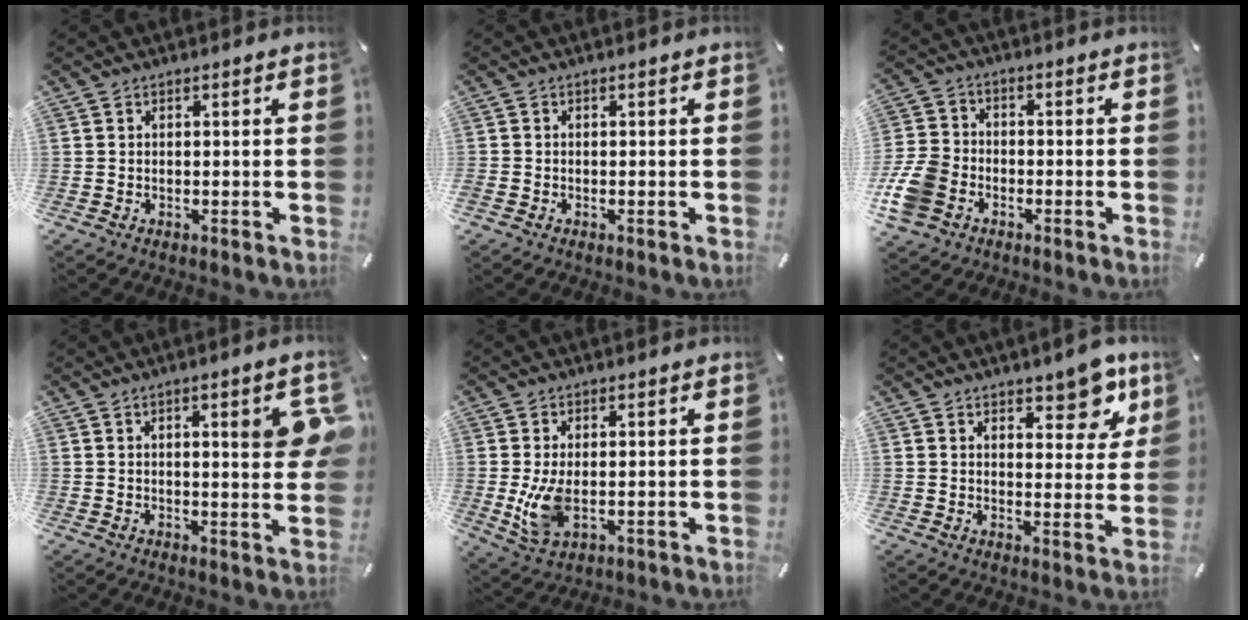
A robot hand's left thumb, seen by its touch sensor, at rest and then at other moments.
{"total": 0.7, "force": [-0.5, 0.5, 0.0], "torque": [0.002, 0.002, -0.011]}
{"total": 11.1, "force": [-4.2, 9.1, 4.6], "torque": [-0.107, 0.038, -0.077]}
{"total": 8.4, "force": [2.8, 1.5, 7.8], "torque": [-0.109, -0.012, 0.036]}
{"total": 7.6, "force": [-0.3, 4.4, 6.1], "torque": [-0.136, -0.015, -0.012]}
{"total": 9.0, "force": [6.6, 4.3, 4.5], "torque": [-0.036, -0.045, 0.111]}